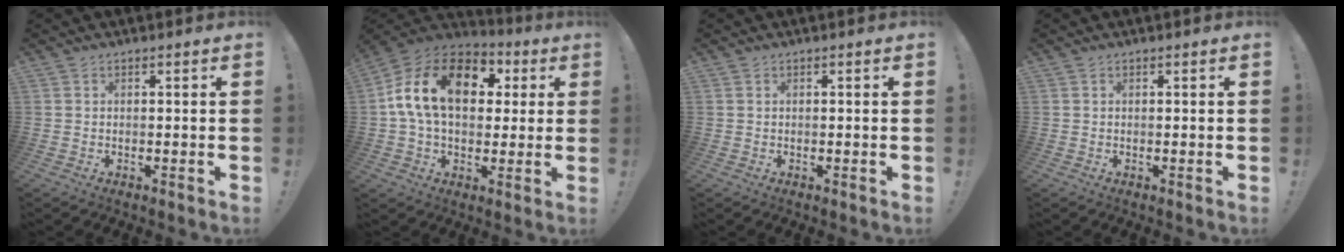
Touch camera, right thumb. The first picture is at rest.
{"total": 19.2, "force": [4.4, 12.4, 14.0], "torque": [-0.246, 0.009, 0.077]}
{"total": 0.0}
{"total": 0.0}